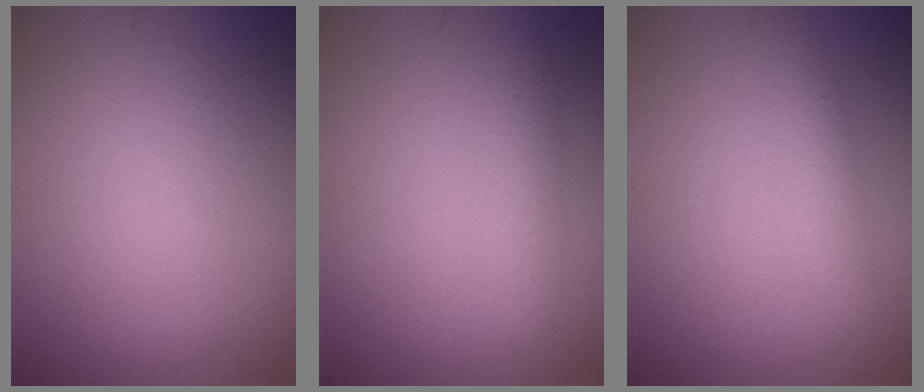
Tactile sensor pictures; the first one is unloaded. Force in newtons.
{"total": 2.0, "press": 2.0, "slide": 0.1}
{"total": 2.0, "press": 2.0, "slide": 0.2}